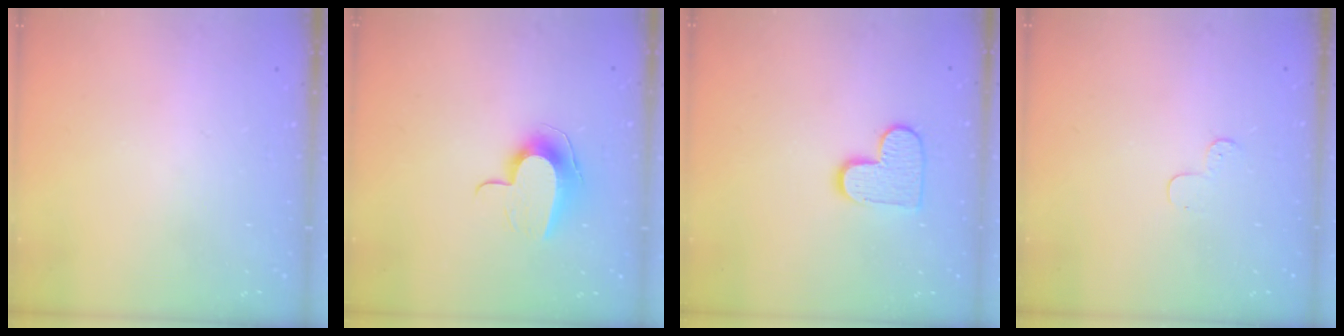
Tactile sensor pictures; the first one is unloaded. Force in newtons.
{"total": 10.0, "press": 10.0, "slide": 1.2}
{"total": 9.8, "press": 9.8, "slide": 0.6}
{"total": 3.5, "press": 3.5, "slide": 0.4}